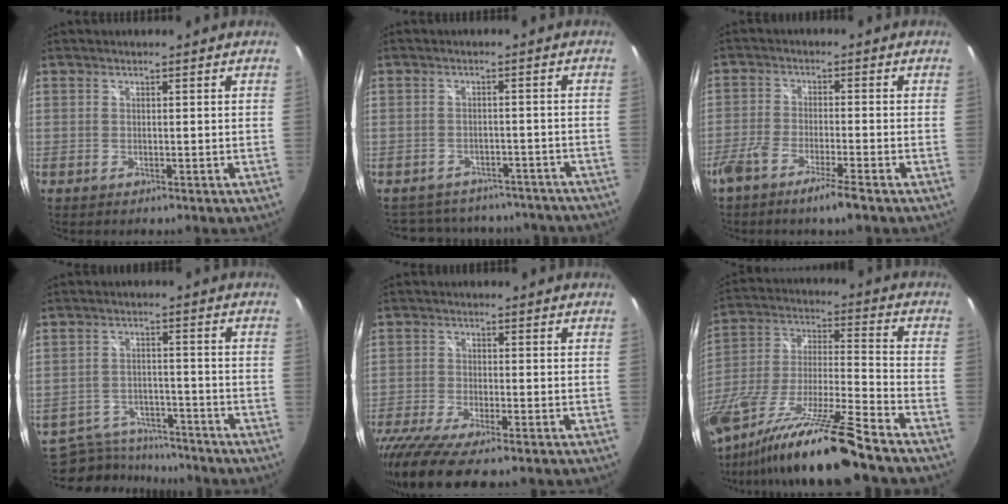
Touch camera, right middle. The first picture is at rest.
{"total": 17.7, "force": [-15.0, 7.5, 5.8], "torque": [-0.119, 0.021, -0.179]}
{"total": 6.7, "force": [-4.9, 0.1, 4.6], "torque": [-0.104, -0.007, -0.093]}
{"total": 12.4, "force": [-11.0, 4.5, 3.4], "torque": [-0.092, 0.001, -0.163]}
{"total": 14.9, "force": [-11.2, 3.2, 9.3], "torque": [-0.206, -0.065, -0.195]}
{"total": 23.6, "force": [-17.7, 0.0, 15.6], "torque": [-0.277, -0.051, -0.314]}